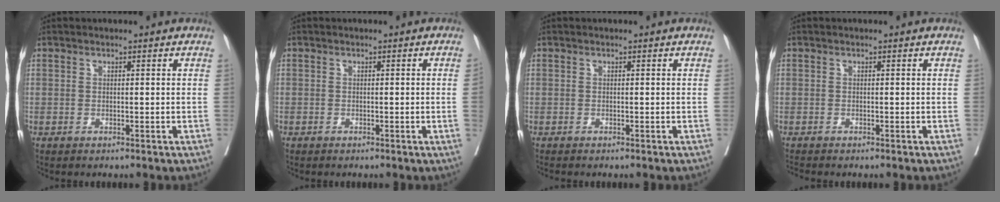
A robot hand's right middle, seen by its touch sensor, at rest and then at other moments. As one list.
[{"total": 0.9, "force": [-0.2, -0.4, 0.8], "torque": [-0.008, 0.000, -0.003]}, {"total": 0.6, "force": [-0.6, 0.1, 0.2], "torque": [-0.003, -0.001, -0.012]}, {"total": 0.9, "force": [-0.9, 0.0, 0.2], "torque": [-0.006, -0.004, -0.019]}]